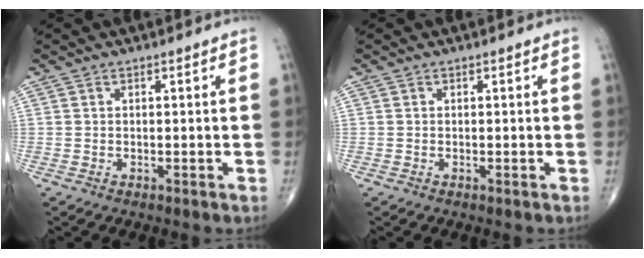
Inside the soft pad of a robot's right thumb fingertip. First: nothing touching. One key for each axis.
{"total": 0.0}